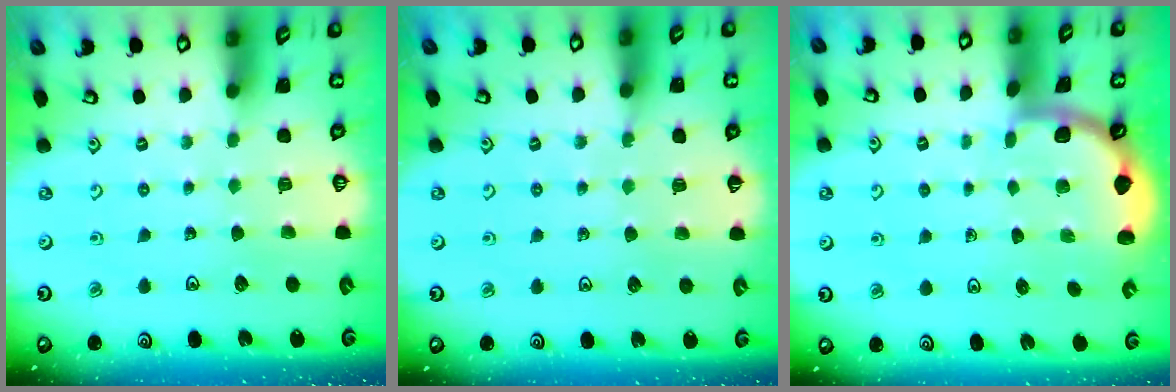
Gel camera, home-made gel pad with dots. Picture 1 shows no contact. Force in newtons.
{"total": 3.8, "press": 3.6, "slide": 1.1}
{"total": 1.7, "press": 1.6, "slide": 0.1}